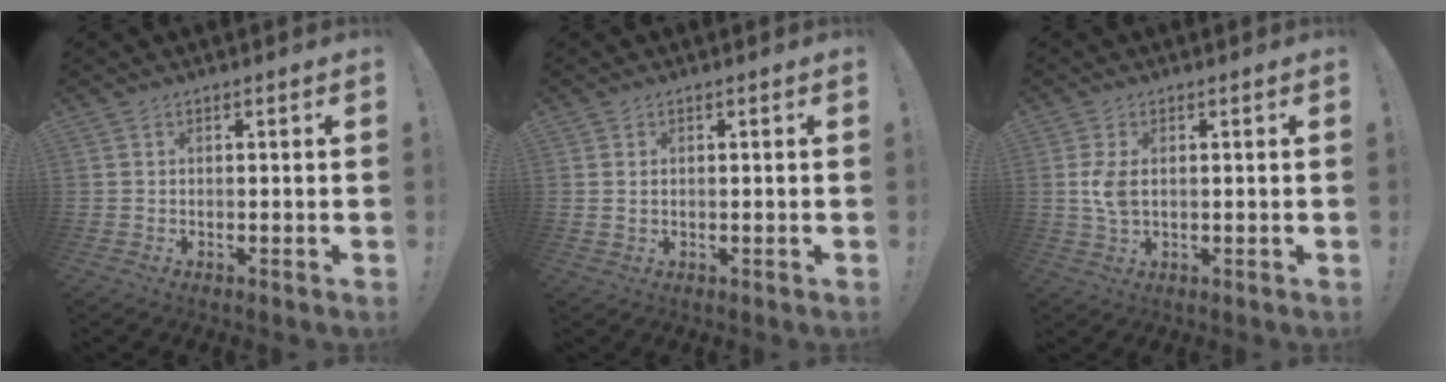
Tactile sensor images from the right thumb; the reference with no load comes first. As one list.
[{"total": 1.0, "force": [0.4, 0.7, 0.6], "torque": [-0.011, 0.002, 0.007]}, {"total": 5.2, "force": [0.5, 2.9, 4.3], "torque": [-0.083, 0.001, 0.005]}]